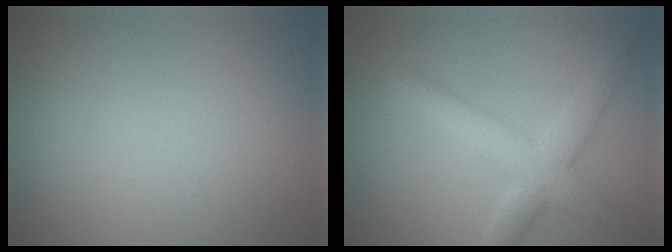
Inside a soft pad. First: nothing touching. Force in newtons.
{"total": 4.5, "press": 4.5, "slide": 0.2}